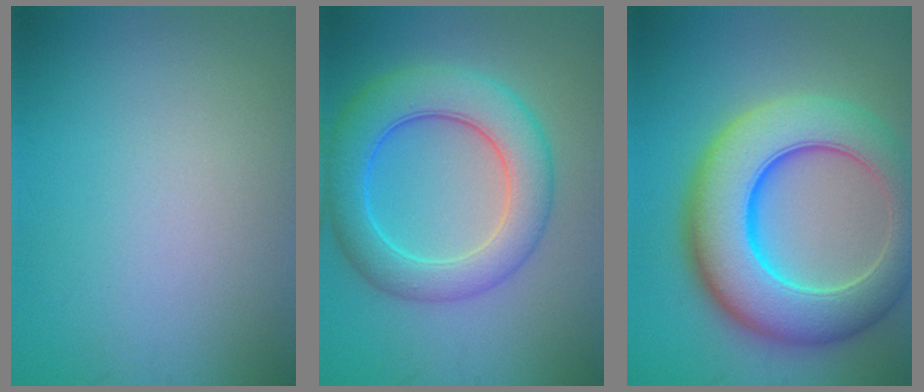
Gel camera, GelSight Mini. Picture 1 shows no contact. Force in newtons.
{"total": 7.5, "press": 7.5, "slide": 0.1}
{"total": 11.5, "press": 11.5, "slide": 0.3}